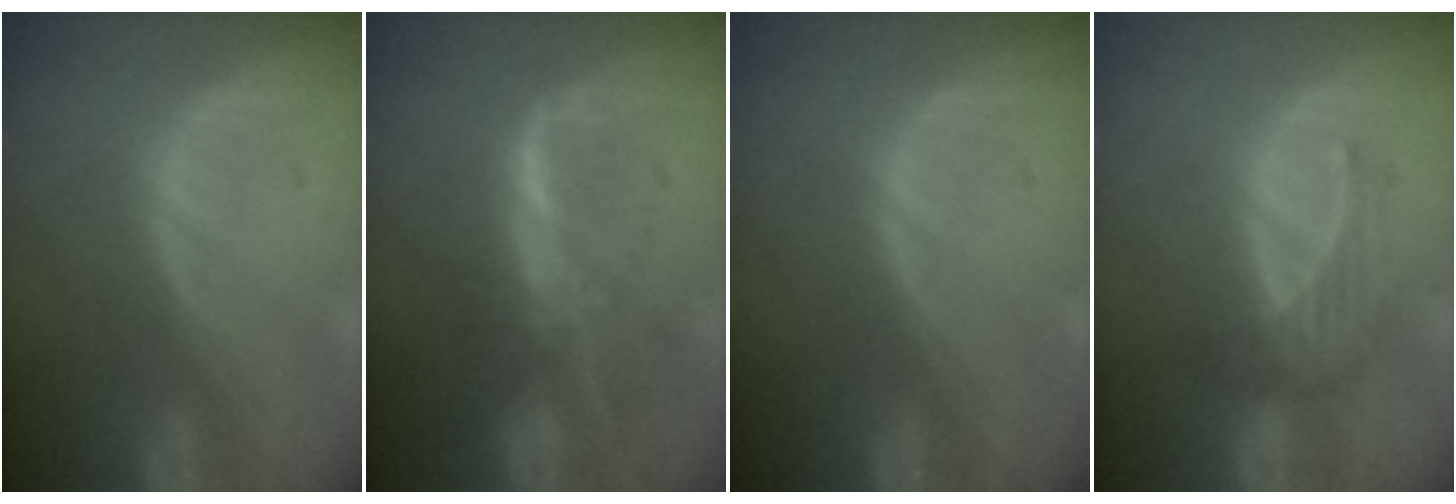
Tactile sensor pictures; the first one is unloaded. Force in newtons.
{"total": 8.2, "press": 7.0, "slide": 4.2}
{"total": 0.0}
{"total": 4.0, "press": 4.0, "slide": 0.5}